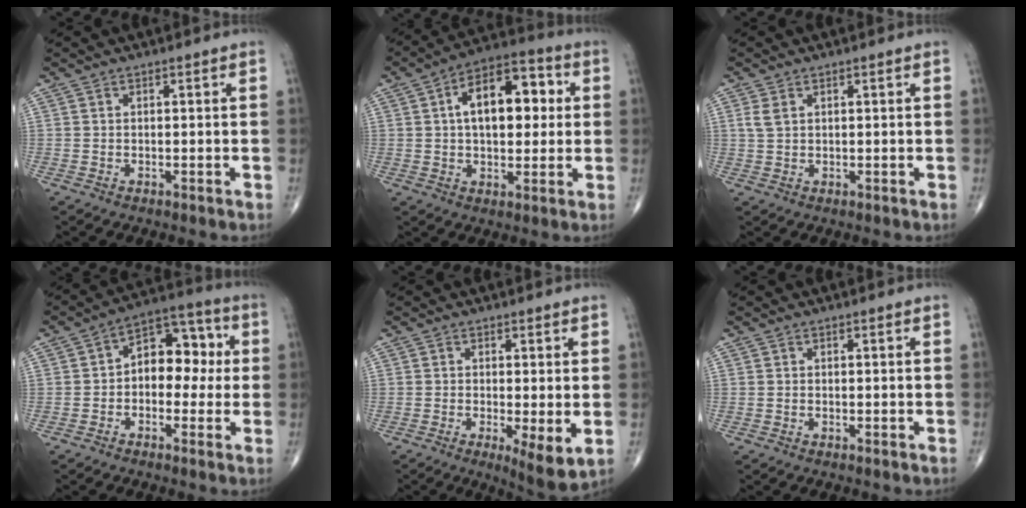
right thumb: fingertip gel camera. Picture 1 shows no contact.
{"total": 15.1, "force": [2.7, 8.3, 12.3], "torque": [-0.161, 0.023, 0.035]}
{"total": 2.2, "force": [0.9, 1.3, 1.5], "torque": [-0.033, 0.006, 0.024]}
{"total": 11.4, "force": [0.4, 7.6, 8.5], "torque": [-0.081, 0.036, -0.009]}
{"total": 6.3, "force": [-1.1, 1.5, 6.0], "torque": [-0.099, -0.022, -0.020]}
{"total": 0.0}